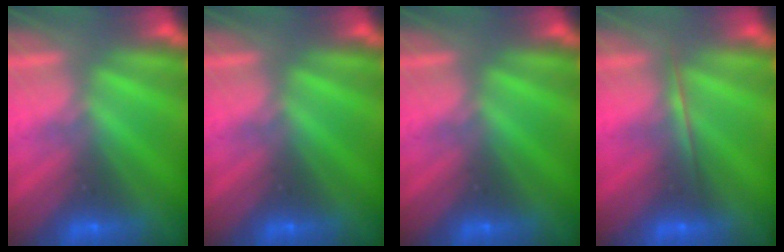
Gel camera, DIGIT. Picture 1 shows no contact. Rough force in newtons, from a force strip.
{"total": 0.0}
{"total": 0.0}
{"total": 1.7}